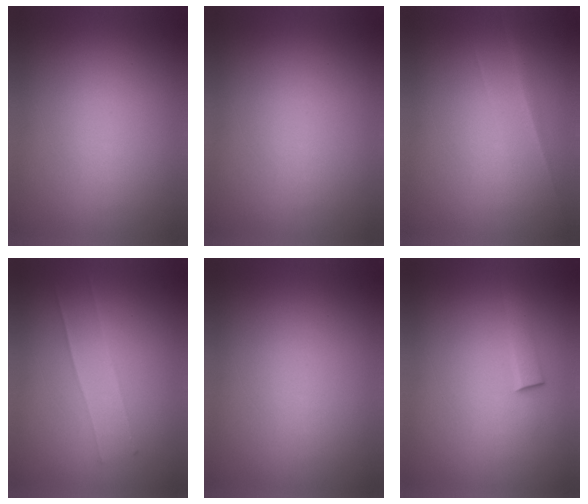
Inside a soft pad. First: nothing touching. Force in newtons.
{"total": 0.0}
{"total": 2.9}
{"total": 1.9}
{"total": 0.0}
{"total": 1.5}